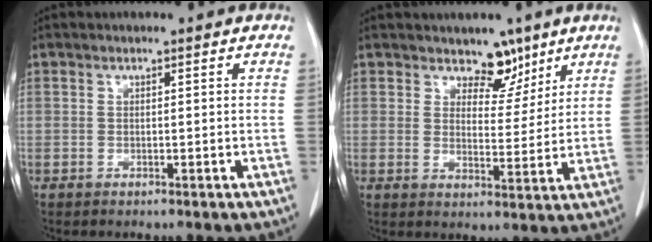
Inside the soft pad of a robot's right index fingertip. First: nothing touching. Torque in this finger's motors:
{"motor_torque": [-0.10, 0.42, 0.04, 0.00]}